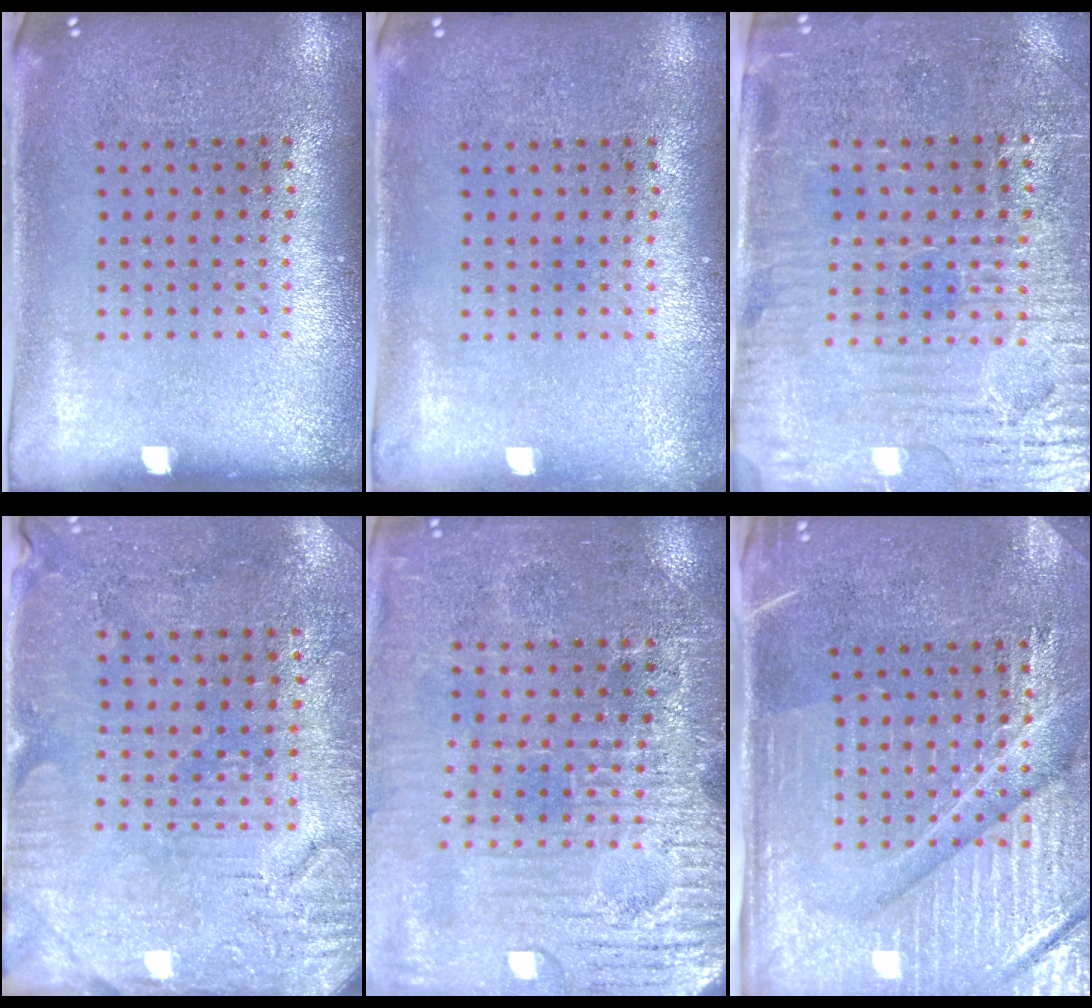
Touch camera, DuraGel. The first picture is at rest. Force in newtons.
{"total": 0.6, "press": 0.6, "slide": 0.1}
{"total": 3.9, "press": 3.4, "slide": 1.8}
{"total": 3.1, "press": 2.9, "slide": 1.1}
{"total": 3.6, "press": 3.5, "slide": 0.4}
{"total": 4.6, "press": 4.3, "slide": 1.8}